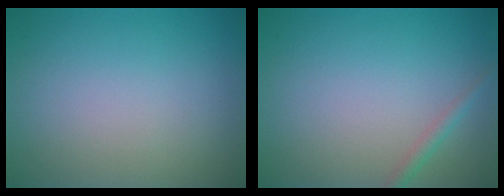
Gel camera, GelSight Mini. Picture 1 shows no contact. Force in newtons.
{"total": 1.2, "press": 1.2, "slide": 0.0}